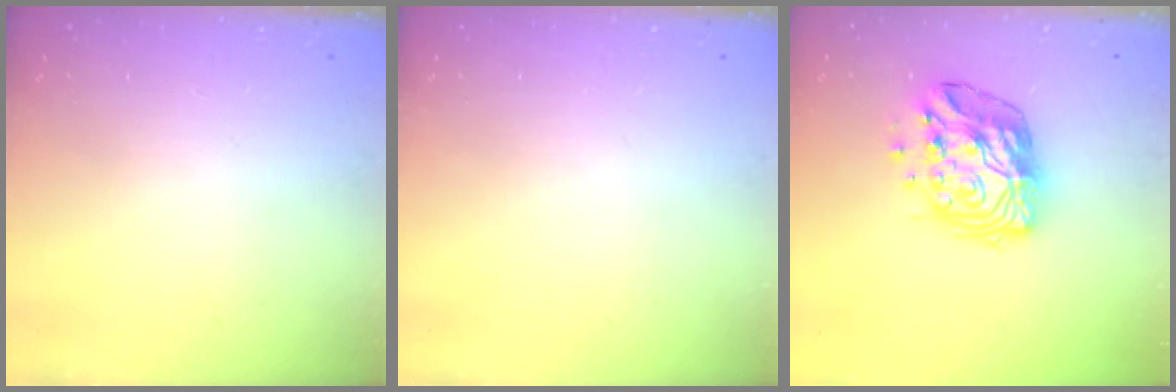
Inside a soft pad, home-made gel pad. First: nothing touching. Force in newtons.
{"total": 0.0}
{"total": 14.9, "press": 14.8, "slide": 1.4}